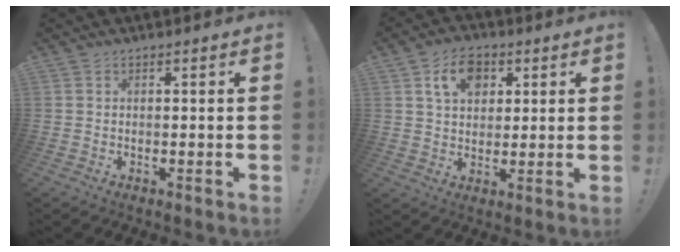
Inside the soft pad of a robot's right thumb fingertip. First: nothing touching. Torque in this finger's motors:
{"motor_torque": [0.59, 0.56, 0.06, 0.02, 0.00]}